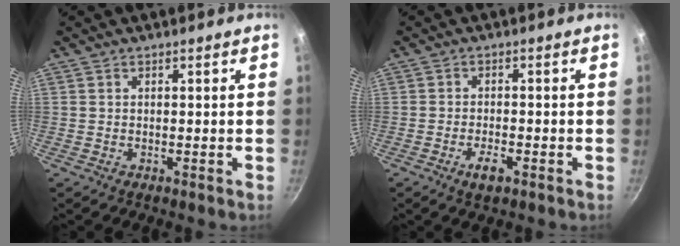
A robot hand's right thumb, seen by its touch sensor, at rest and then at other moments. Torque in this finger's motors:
{"motor_torque": [1.02, 0.61, 0.60, -0.61, 0.16]}